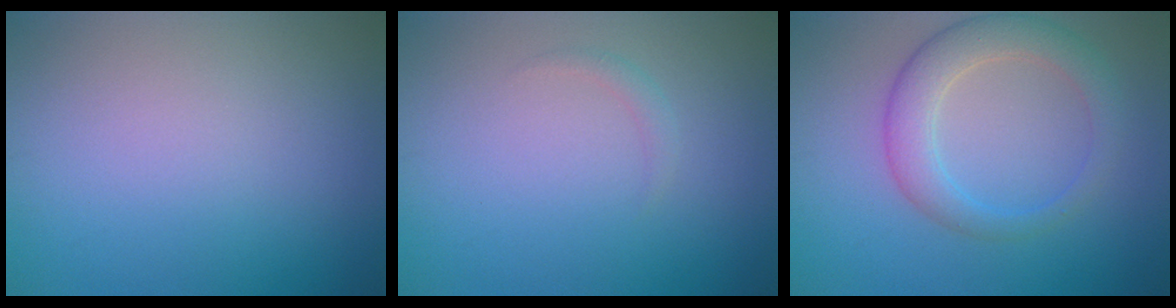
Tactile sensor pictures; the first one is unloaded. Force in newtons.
{"total": 0.9, "press": 0.9, "slide": 0.1}
{"total": 4.2, "press": 4.2, "slide": 0.2}